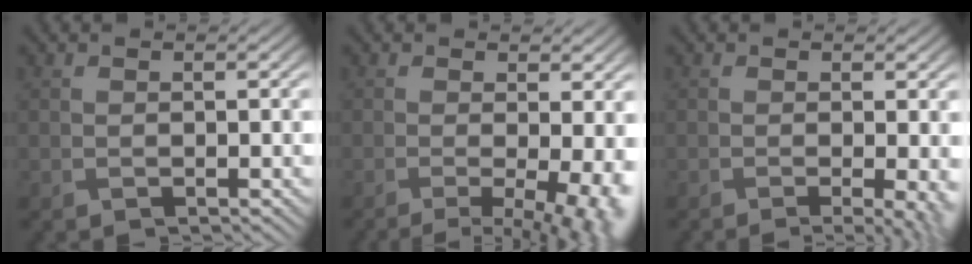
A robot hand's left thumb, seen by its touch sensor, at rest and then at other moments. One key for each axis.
{"total": 7.7, "fx": -2.6, "fy": 2.5, "fz": 6.7, "tx": -0.085, "ty": -0.012, "tz": -0.019}
{"total": 3.6, "fx": -1.5, "fy": 0.9, "fz": 3.2, "tx": -0.045, "ty": -0.004, "tz": -0.015}